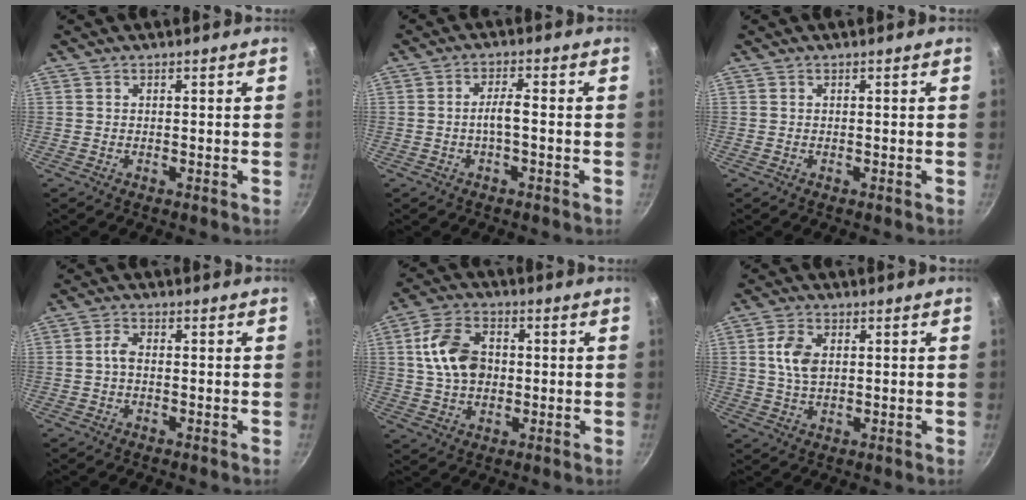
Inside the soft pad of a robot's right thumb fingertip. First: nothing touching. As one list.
[{"total": 3.3, "force": [-0.9, 0.7, 3.1], "torque": [-0.064, 0.018, -0.019]}, {"total": 0.0}, {"total": 2.5, "force": [-0.3, 1.5, 1.9], "torque": [-0.037, 0.012, -0.009]}, {"total": 11.5, "force": [1.1, 8.2, 8.0], "torque": [-0.127, 0.014, 0.013]}, {"total": 6.1, "force": [1.1, 3.8, 4.6], "torque": [-0.079, 0.002, 0.020]}]